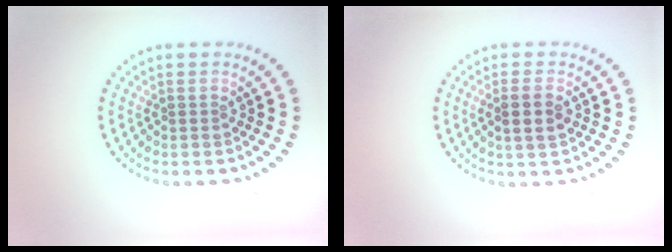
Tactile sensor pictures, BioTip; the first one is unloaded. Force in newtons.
{"total": 2.3, "press": 2.2, "slide": 0.6}